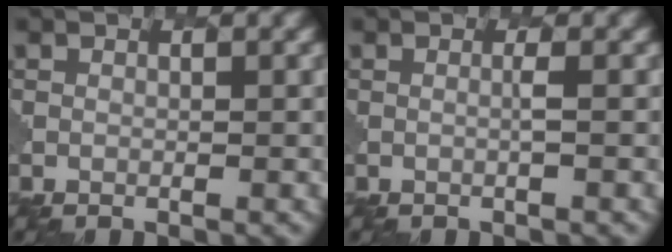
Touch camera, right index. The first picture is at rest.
{"total": 0.7, "force": [0.1, 0.1, 0.6], "torque": [-0.008, -0.001, -0.004]}